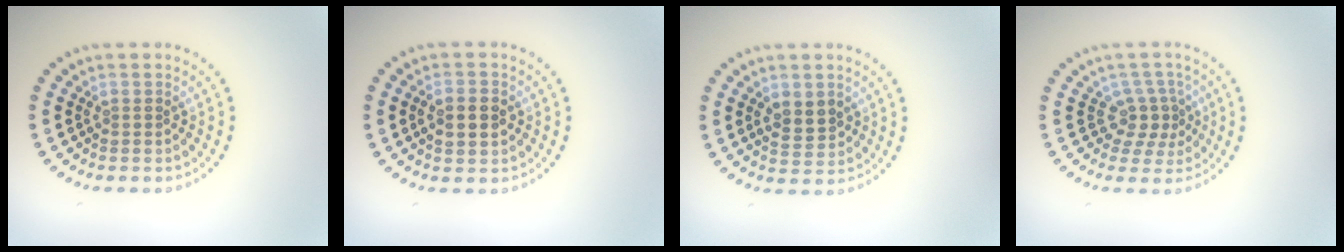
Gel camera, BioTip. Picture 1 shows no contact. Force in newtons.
{"total": 2.8, "press": 2.8, "slide": 0.1}
{"total": 2.4, "press": 2.4, "slide": 0.5}
{"total": 2.8, "press": 2.0, "slide": 1.9}